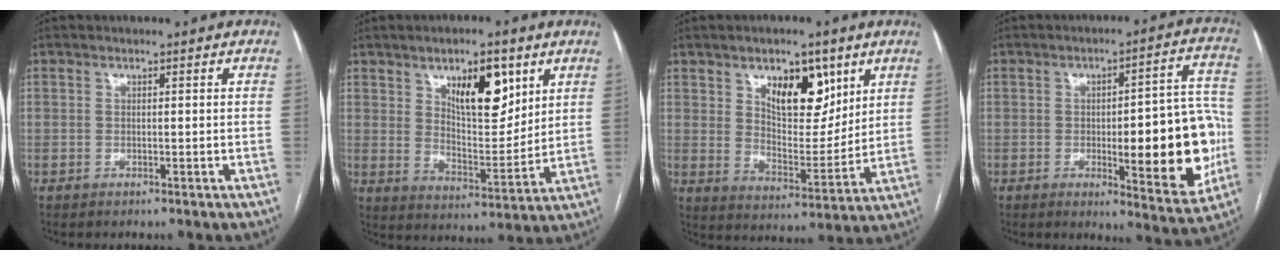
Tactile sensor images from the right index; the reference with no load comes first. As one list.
[{"total": 11.3, "force": [5.8, 4.3, 8.7], "torque": [-0.138, -0.002, 0.101]}, {"total": 11.1, "force": [5.9, 5.1, 7.9], "torque": [-0.122, -0.002, 0.104]}, {"total": 16.6, "force": [-2.6, 4.2, 15.9], "torque": [-0.181, 0.015, -0.022]}]